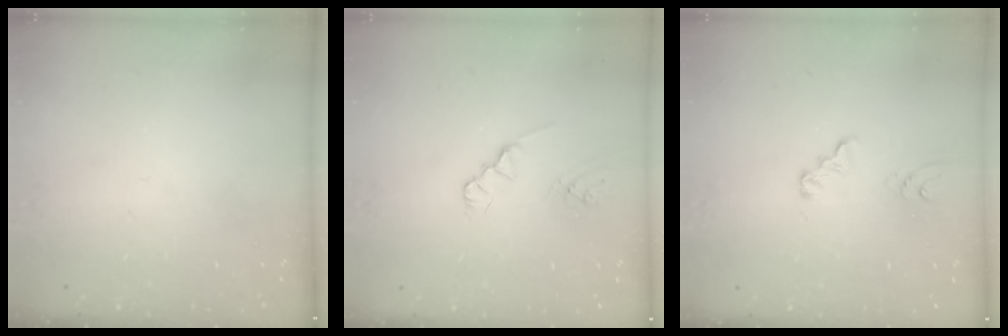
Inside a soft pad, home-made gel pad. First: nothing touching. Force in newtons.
{"total": 1.7, "press": 1.6, "slide": 0.3}
{"total": 3.7, "press": 3.7, "slide": 0.3}